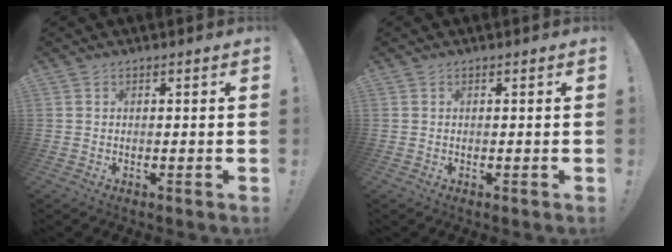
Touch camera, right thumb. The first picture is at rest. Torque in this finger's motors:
{"motor_torque": [0.00, 0.00, 0.00, 0.00, 0.00]}